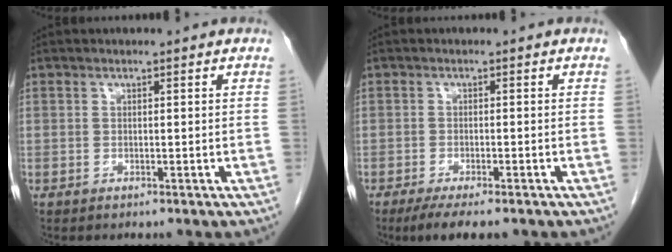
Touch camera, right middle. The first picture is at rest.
{"total": 6.2, "force": [-4.6, 1.3, 3.9], "torque": [-0.058, -0.013, -0.070]}